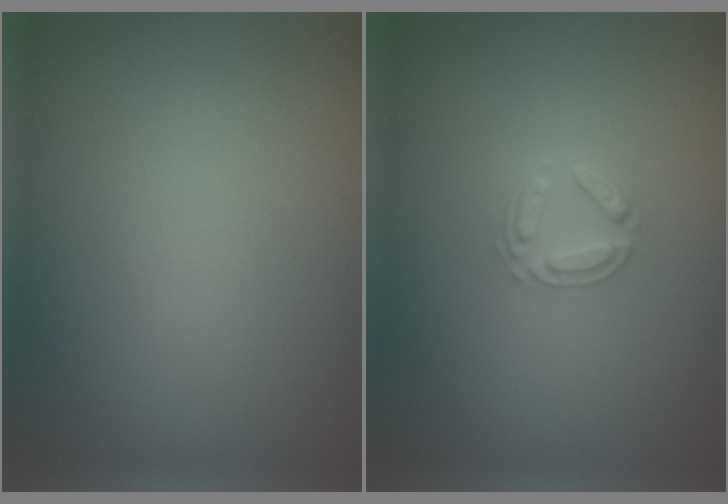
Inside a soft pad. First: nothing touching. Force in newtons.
{"total": 2.5, "press": 2.5, "slide": 0.4}